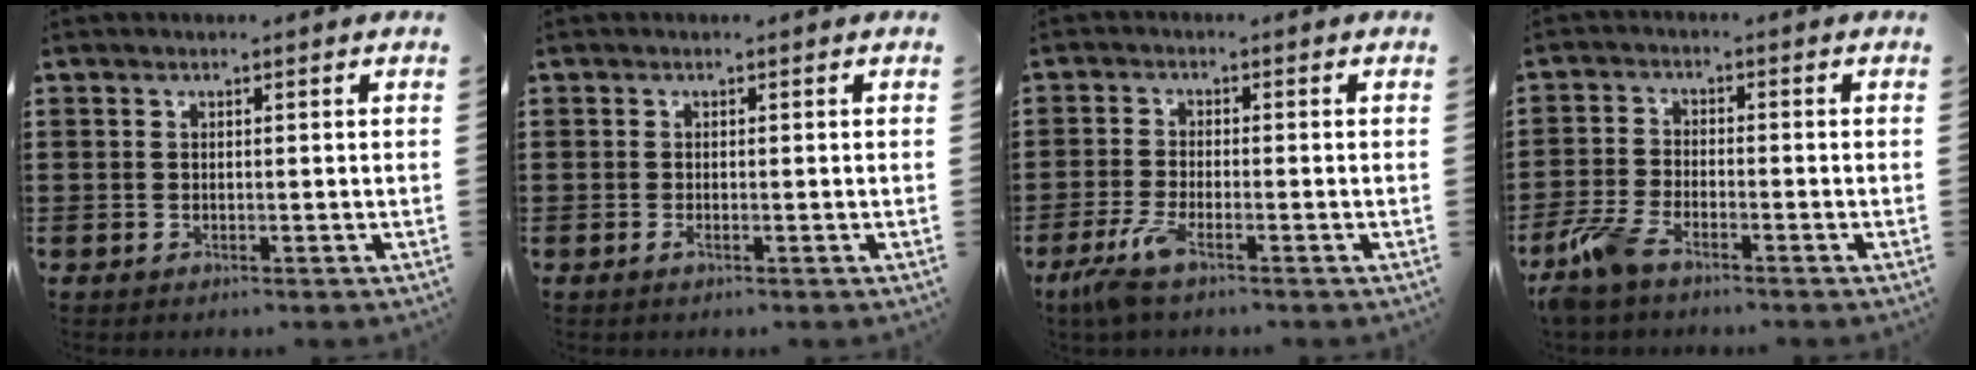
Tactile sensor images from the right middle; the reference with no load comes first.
{"total": 0.6, "force": [-0.2, 0.1, 0.5], "torque": [-0.010, -0.003, -0.003]}
{"total": 4.3, "force": [-2.8, 0.6, 3.2], "torque": [-0.086, -0.013, -0.059]}
{"total": 5.3, "force": [-4.0, 1.4, 3.1], "torque": [-0.092, -0.006, -0.084]}